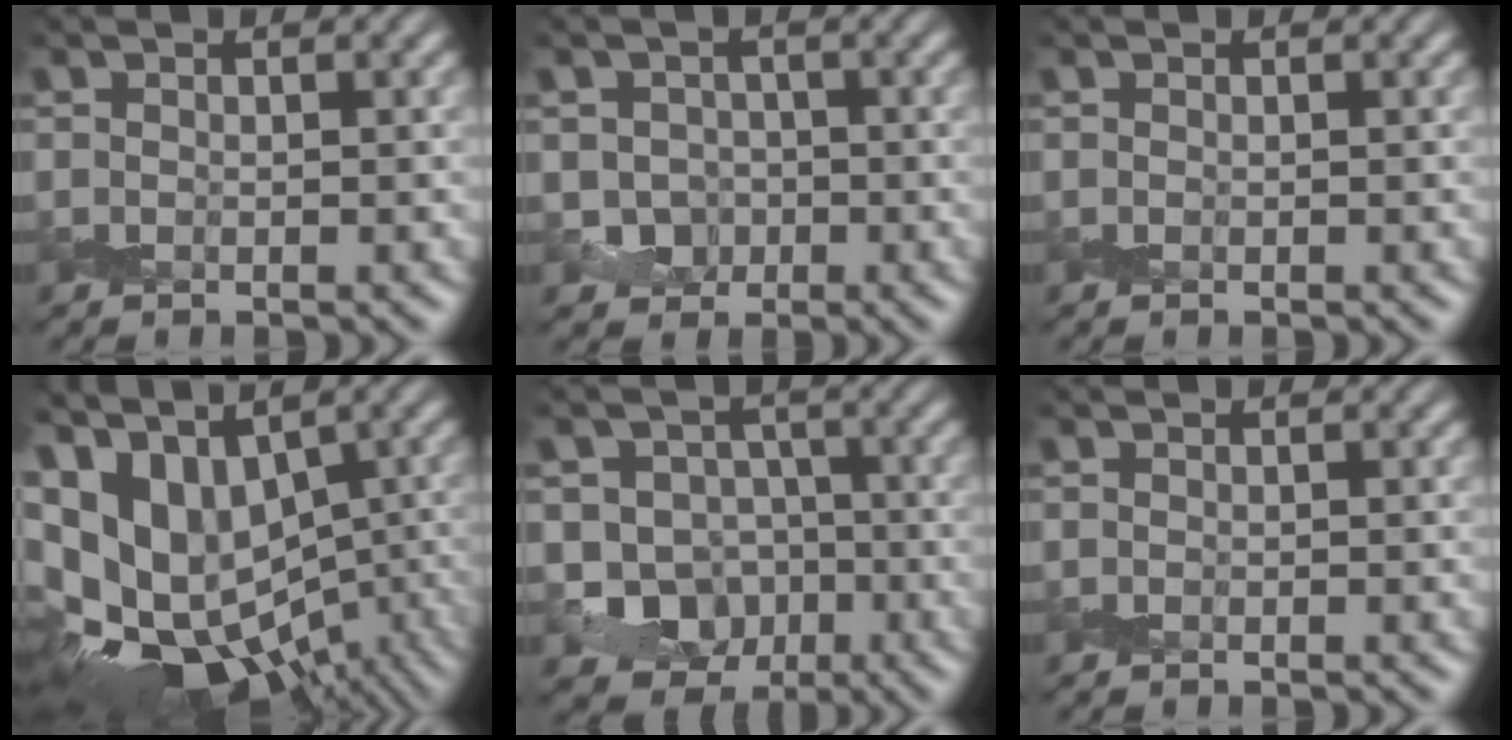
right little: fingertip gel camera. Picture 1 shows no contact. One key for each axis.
{"total": 1.8, "fx": -0.4, "fy": 1.7, "fz": 0.3, "tx": 0.004, "ty": -0.001, "tz": -0.013}
{"total": 0.0}
{"total": 13.6, "fx": -1.4, "fy": 9.2, "fz": 9.9, "tx": -0.167, "ty": -0.025, "tz": 0.019}
{"total": 5.3, "fx": -1.3, "fy": 4.8, "fz": 1.8, "tx": -0.006, "ty": -0.007, "tz": -0.047}
{"total": 0.0}